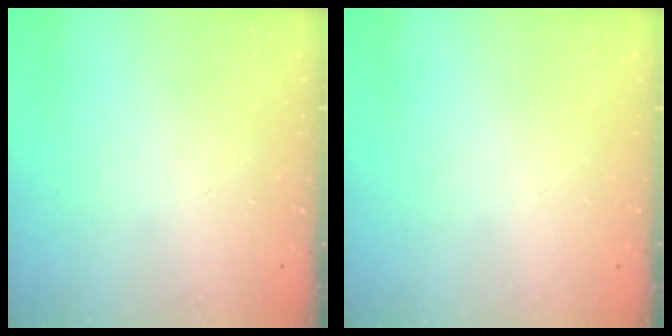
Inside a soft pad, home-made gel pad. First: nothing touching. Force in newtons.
{"total": 0.0}